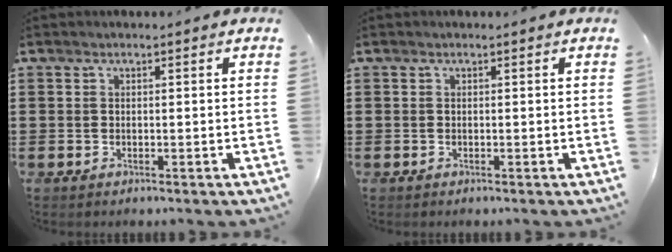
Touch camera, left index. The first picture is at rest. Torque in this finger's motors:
{"motor_torque": [-0.01, -0.01, 0.00, 0.00]}